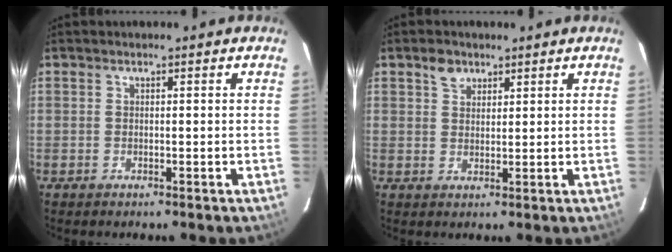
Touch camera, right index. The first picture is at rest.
{"total": 3.1, "force": [2.0, 2.1, 1.1], "torque": [-0.015, 0.009, 0.035]}